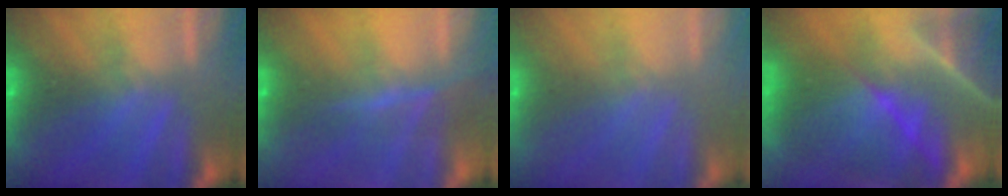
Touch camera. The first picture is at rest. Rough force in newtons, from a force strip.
{"total": 4.8}
{"total": 2.5}
{"total": 7.7}